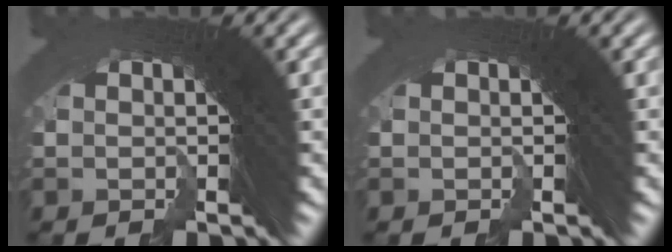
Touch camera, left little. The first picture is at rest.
{"total": 0.0}